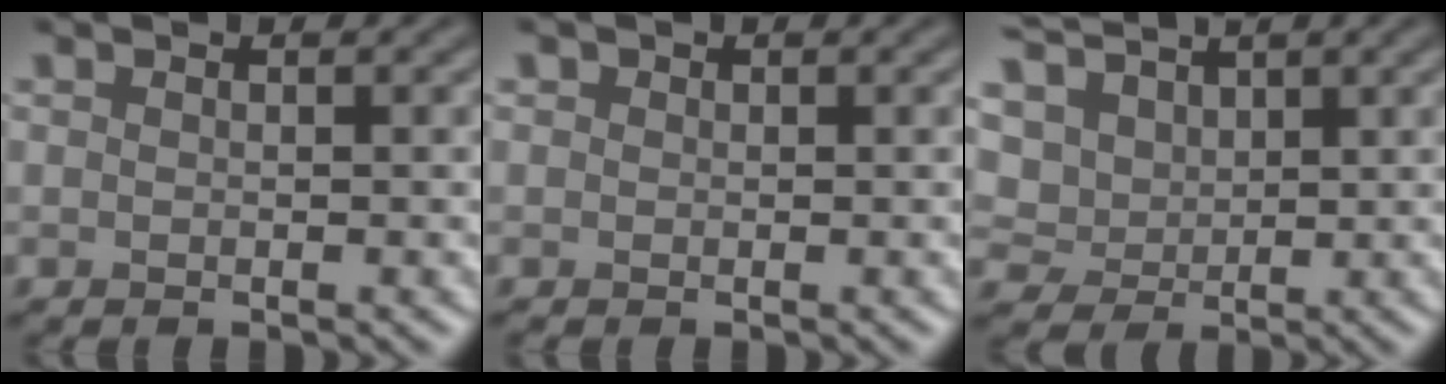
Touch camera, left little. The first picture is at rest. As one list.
[{"total": 0.7, "force": [0.2, 0.6, 0.2], "torque": [-0.002, -0.003, 0.000]}, {"total": 8.5, "force": [3.7, 6.4, 4.3], "torque": [-0.123, 0.023, 0.053]}]